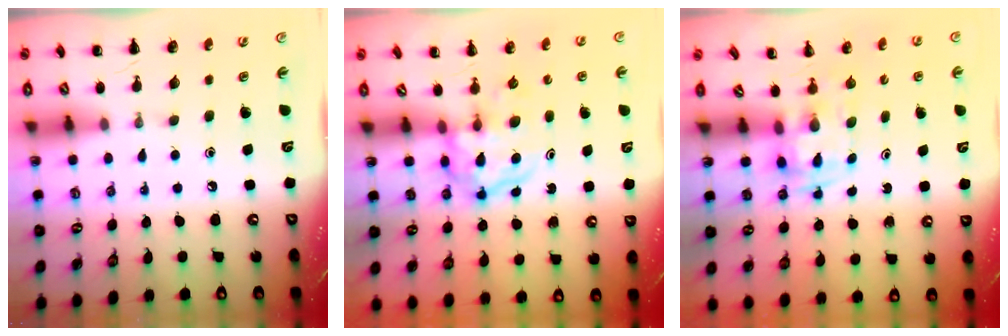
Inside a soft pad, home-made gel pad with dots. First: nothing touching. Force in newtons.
{"total": 3.9, "press": 3.9, "slide": 0.4}
{"total": 2.8, "press": 2.5, "slide": 1.3}